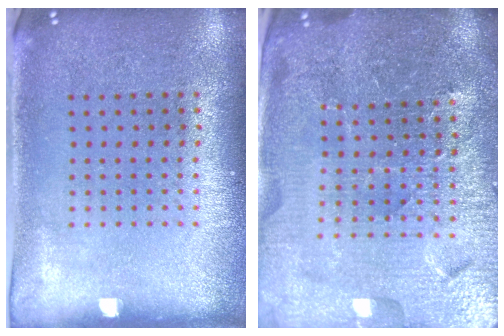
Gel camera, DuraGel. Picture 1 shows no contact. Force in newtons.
{"total": 5.4, "press": 5.0, "slide": 2.2}